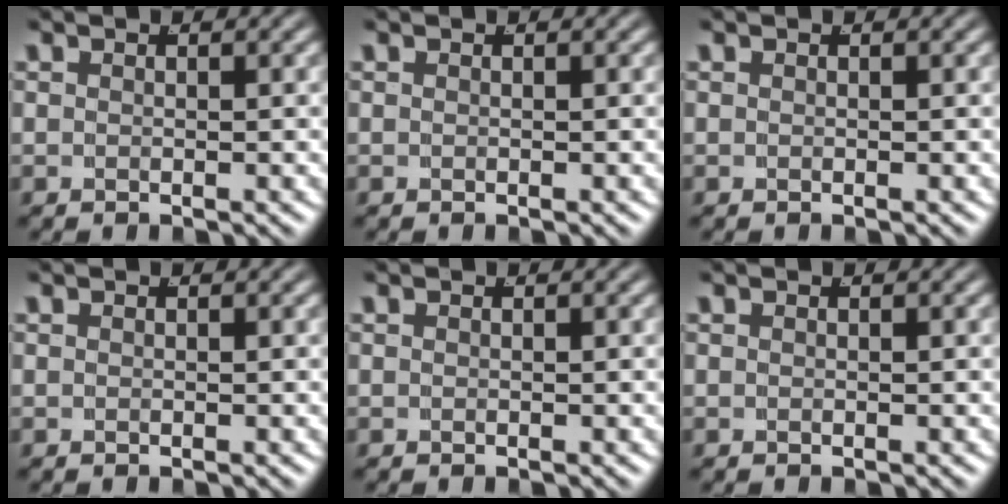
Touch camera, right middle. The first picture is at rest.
{"total": 0.0}
{"total": 0.0}
{"total": 0.0}
{"total": 0.0}
{"total": 0.0}